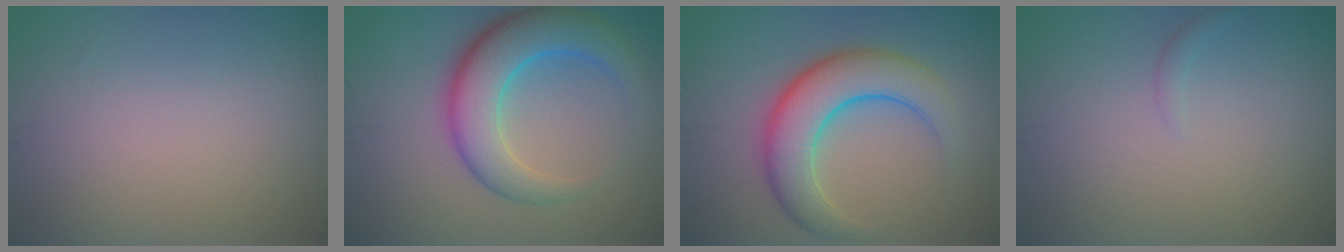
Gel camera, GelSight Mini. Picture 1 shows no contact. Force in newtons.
{"total": 7.1, "press": 7.1, "slide": 0.1}
{"total": 6.9, "press": 6.9, "slide": 0.2}
{"total": 0.6, "press": 0.6, "slide": 0.1}